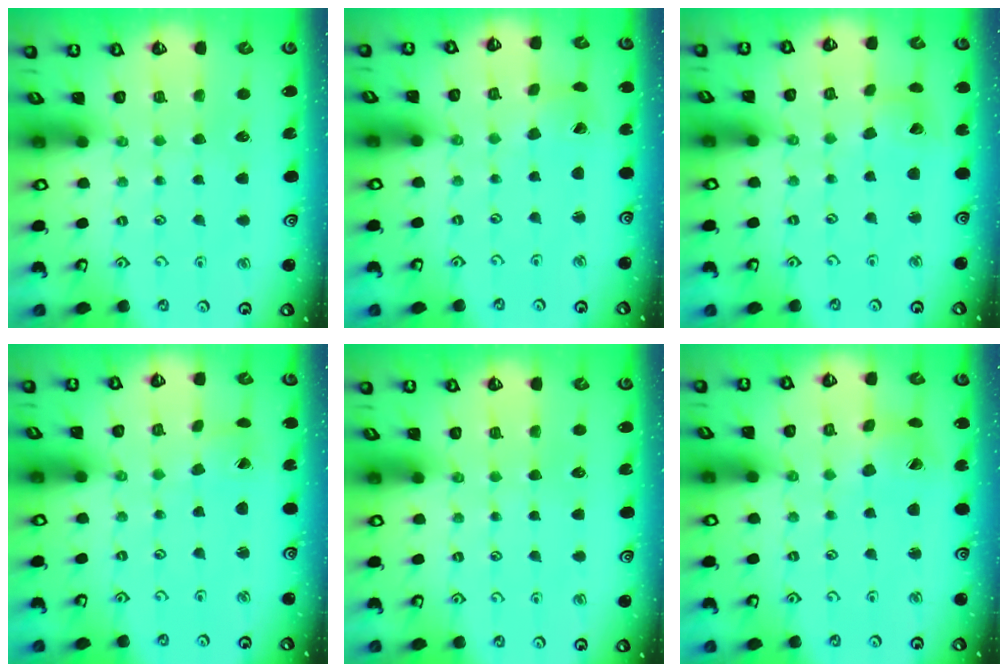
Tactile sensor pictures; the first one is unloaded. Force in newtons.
{"total": 1.2, "press": 1.2, "slide": 0.1}
{"total": 5.3, "press": 5.2, "slide": 0.6}
{"total": 0.5, "press": 0.5, "slide": 0.1}
{"total": 0.0}
{"total": 4.9, "press": 4.9, "slide": 0.5}